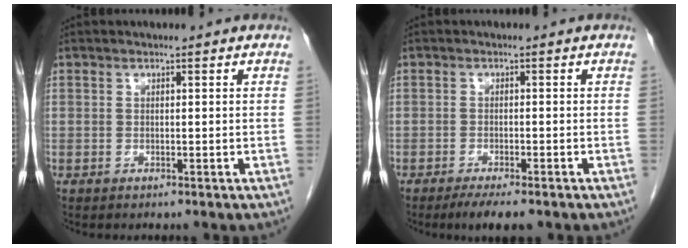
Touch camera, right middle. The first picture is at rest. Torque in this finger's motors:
{"motor_torque": [0.17, 0.01, 0.00, 0.02]}